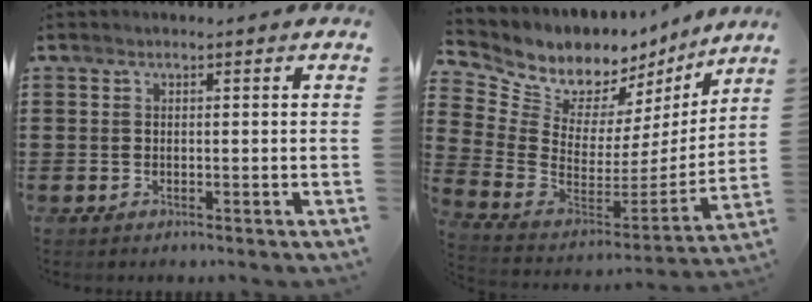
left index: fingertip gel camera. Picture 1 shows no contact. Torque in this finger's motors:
{"motor_torque": [2.14, 0.00, 0.21, 0.01]}